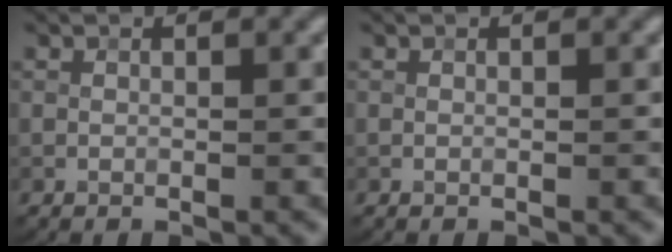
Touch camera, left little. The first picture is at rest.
{"total": 0.0}